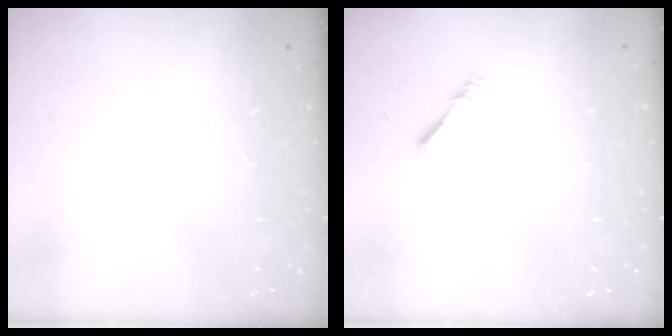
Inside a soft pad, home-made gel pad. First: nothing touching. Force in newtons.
{"total": 1.5, "press": 1.5, "slide": 0.4}